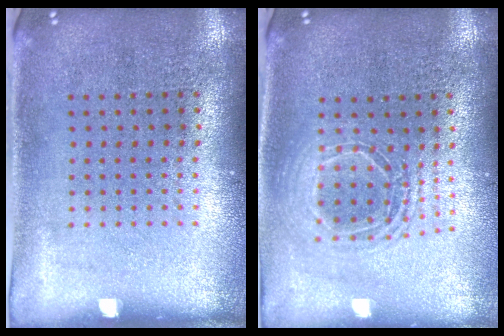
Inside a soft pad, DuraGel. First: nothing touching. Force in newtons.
{"total": 1.7, "press": 1.5, "slide": 0.9}